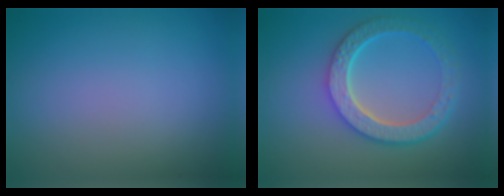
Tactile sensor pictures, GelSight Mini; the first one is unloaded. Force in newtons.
{"total": 6.0, "press": 4.5, "slide": 4.0}